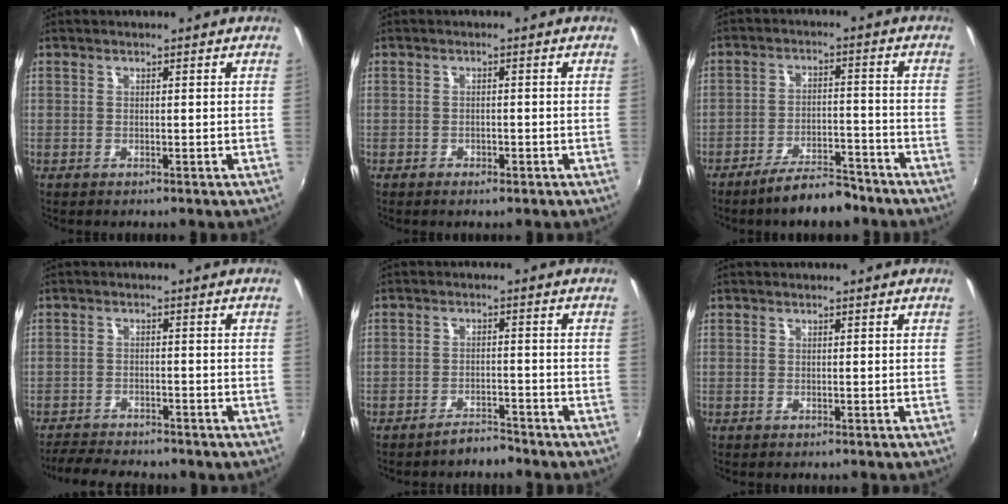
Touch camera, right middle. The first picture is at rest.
{"total": 2.1, "force": [-1.5, 1.0, 1.2], "torque": [-0.026, -0.004, -0.023]}
{"total": 8.7, "force": [-7.2, 2.4, 4.3], "torque": [-0.083, 0.012, -0.107]}
{"total": 7.8, "force": [-7.1, 1.8, 2.9], "torque": [-0.080, -0.016, -0.110]}
{"total": 3.1, "force": [-3.0, 0.7, 0.6], "torque": [-0.020, 0.006, -0.044]}
{"total": 0.0}